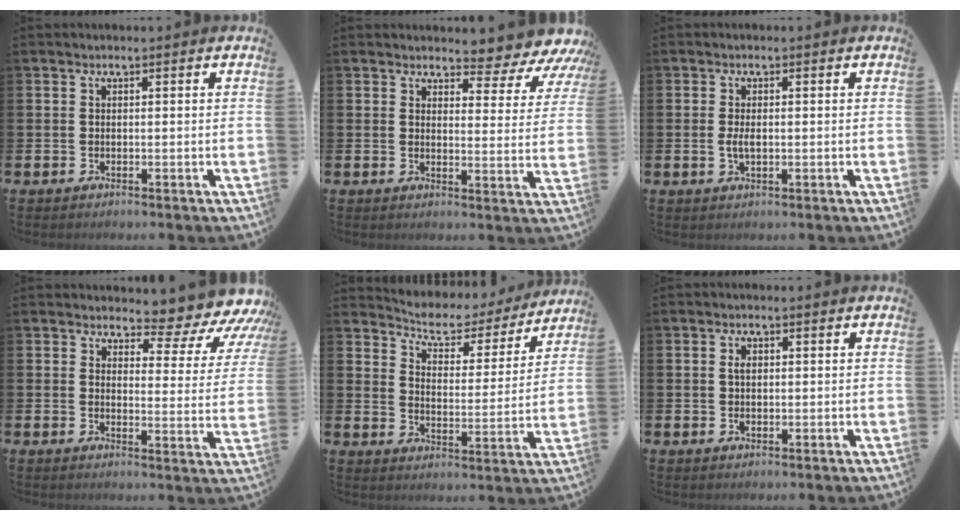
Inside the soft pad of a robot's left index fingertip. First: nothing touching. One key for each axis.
{"total": 4.3, "fx": 4.0, "fy": 1.5, "fz": 0.7, "tx": -0.008, "ty": -0.047, "tz": 0.060}
{"total": 2.0, "fx": -0.1, "fy": 1.0, "fz": 1.8, "tx": -0.035, "ty": 0.003, "tz": -0.003}
{"total": 5.5, "fx": 4.8, "fy": 2.0, "fz": 1.8, "tx": -0.026, "ty": -0.055, "tz": 0.072}
{"total": 5.5, "fx": 5.1, "fy": 2.0, "fz": 0.7, "tx": -0.043, "ty": -0.045, "tz": 0.082}
{"total": 1.8, "fx": 0.3, "fy": 1.1, "fz": 1.4, "tx": -0.016, "ty": 0.000, "tz": 0.001}